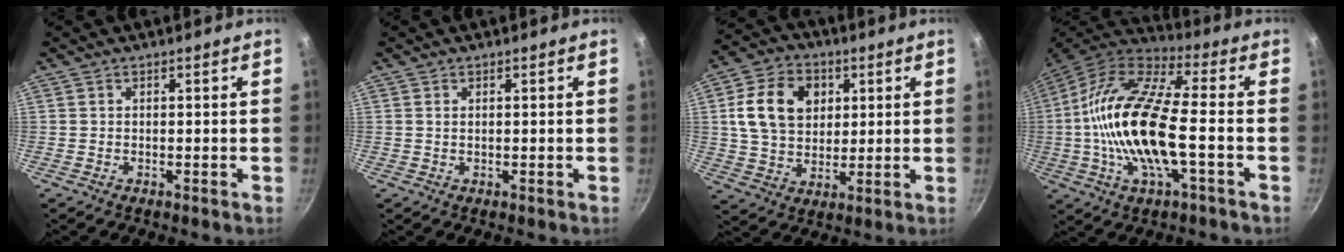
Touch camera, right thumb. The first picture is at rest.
{"total": 0.6, "force": [0.2, 0.3, 0.5], "torque": [-0.009, 0.000, 0.003]}
{"total": 14.2, "force": [3.6, 10.7, 8.6], "torque": [-0.135, 0.002, 0.058]}
{"total": 20.6, "force": [-2.6, 7.5, 19.0], "torque": [-0.377, 0.028, -0.065]}